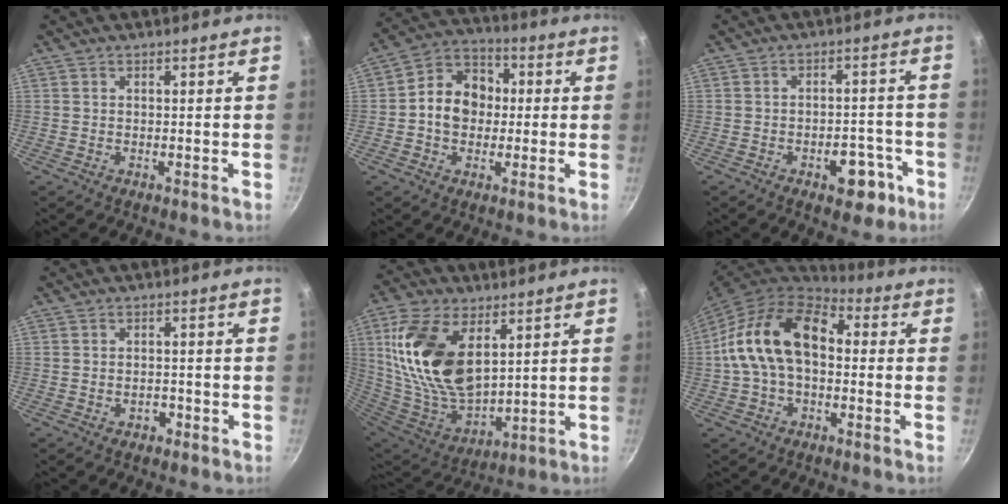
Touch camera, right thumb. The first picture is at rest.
{"total": 11.2, "force": [-0.1, 9.1, 6.5], "torque": [-0.068, 0.026, -0.021]}
{"total": 7.8, "force": [-3.9, 4.3, 5.2], "torque": [-0.039, 0.032, -0.042]}
{"total": 1.9, "force": [-1.0, 1.3, 0.9], "torque": [-0.006, 0.013, -0.012]}
{"total": 21.5, "force": [7.1, 12.0, 16.3], "torque": [-0.307, -0.039, 0.148]}
{"total": 16.3, "force": [0.6, 10.6, 12.4], "torque": [-0.200, 0.041, -0.006]}